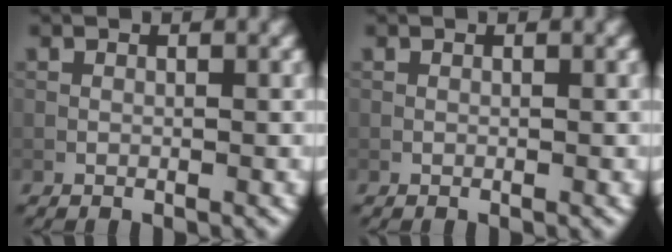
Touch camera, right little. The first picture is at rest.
{"total": 0.0}